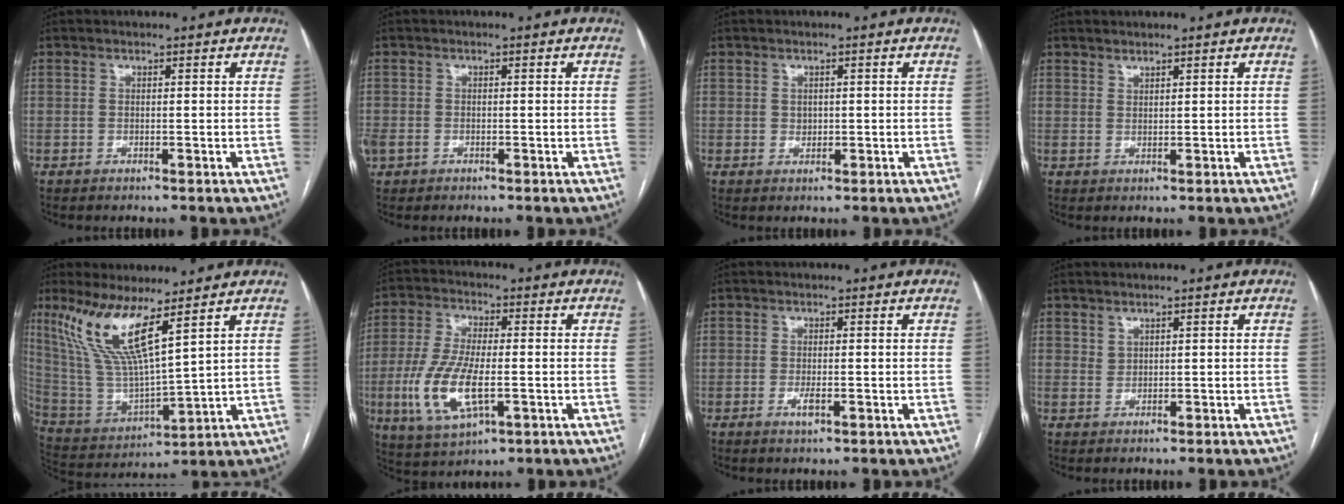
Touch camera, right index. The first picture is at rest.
{"total": 1.8, "force": [-0.7, 1.4, 0.9], "torque": [-0.023, 0.003, -0.011]}
{"total": 1.4, "force": [0.1, 1.2, 0.7], "torque": [-0.010, 0.000, 0.005]}
{"total": 0.9, "force": [0.9, 0.1, 0.2], "torque": [-0.004, -0.005, 0.018]}
{"total": 12.7, "force": [7.6, 1.5, 10.1], "torque": [-0.225, -0.009, 0.159]}
{"total": 11.8, "force": [-2.7, 4.1, 10.7], "torque": [-0.231, -0.007, -0.045]}
{"total": 1.9, "force": [-0.7, 0.5, 1.7], "torque": [-0.034, -0.003, -0.011]}
{"total": 0.6, "force": [0.5, 0.3, 0.1], "torque": [0.001, 0.002, 0.010]}